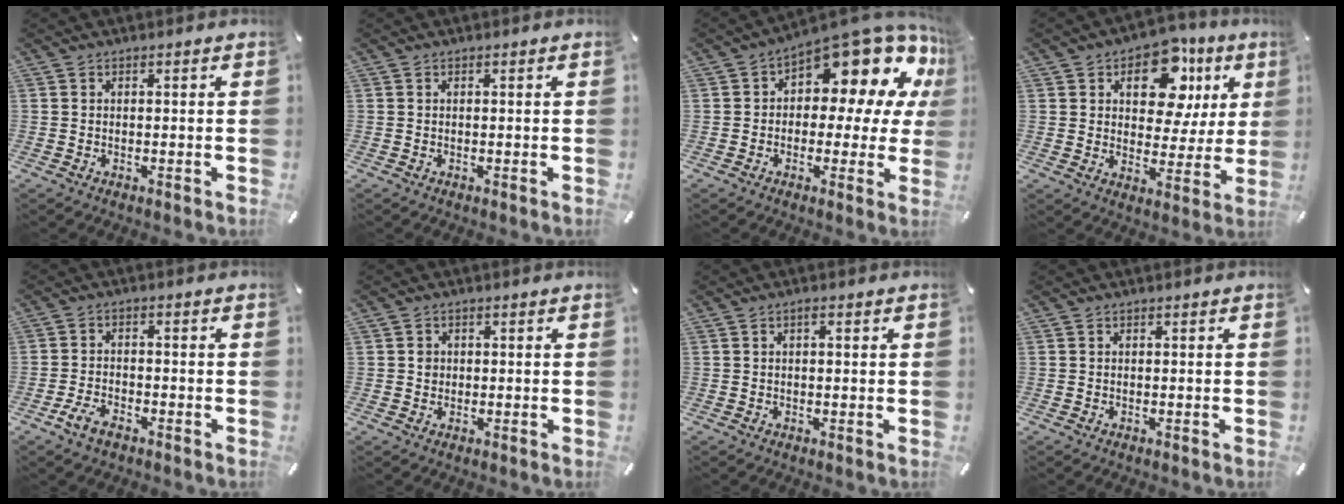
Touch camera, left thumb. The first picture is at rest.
{"total": 0.0}
{"total": 15.3, "force": [9.5, 7.3, 9.5], "torque": [-0.125, -0.090, 0.157]}
{"total": 14.4, "force": [6.5, 9.2, 8.9], "torque": [-0.128, -0.024, 0.114]}
{"total": 4.5, "force": [-2.8, 2.4, 2.5], "torque": [-0.059, 0.009, -0.056]}
{"total": 1.8, "force": [0.0, 1.7, 0.5], "torque": [-0.002, 0.004, -0.005]}
{"total": 1.4, "force": [0.4, 0.6, 1.2], "torque": [-0.024, 0.005, 0.005]}
{"total": 0.0}